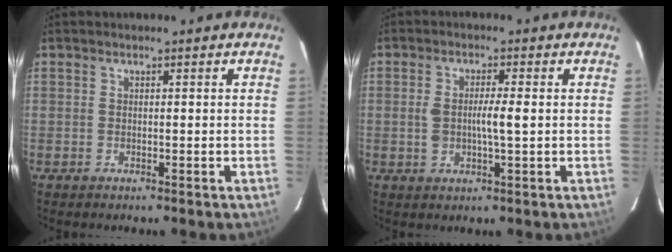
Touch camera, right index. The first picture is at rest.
{"total": 4.3, "force": [0.0, 0.6, 4.3], "torque": [-0.081, 0.001, 0.002]}